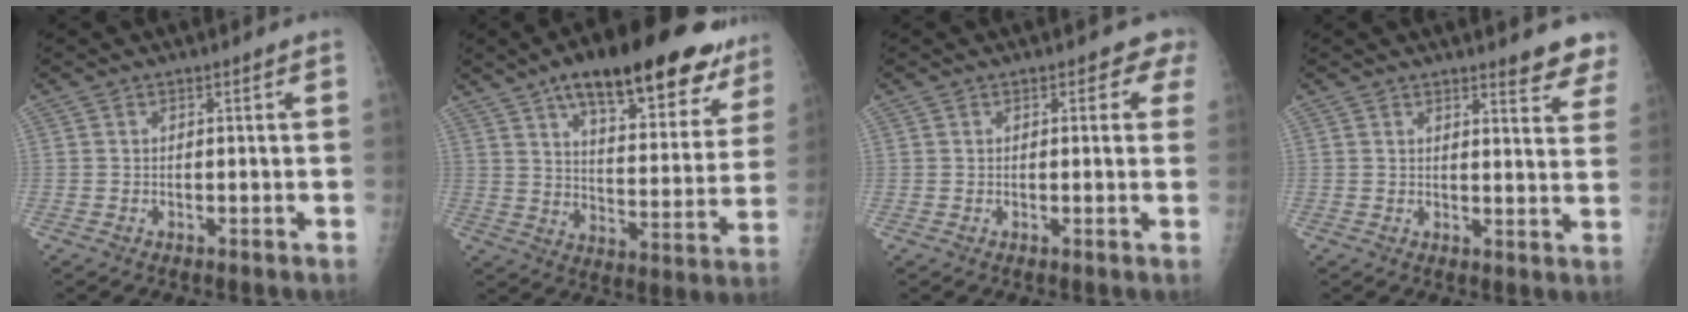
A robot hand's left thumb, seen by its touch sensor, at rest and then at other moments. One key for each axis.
{"total": 26.8, "fx": 17.6, "fy": 9.6, "fz": 17.7, "tx": -0.216, "ty": -0.040, "tz": 0.247}
{"total": 2.7, "fx": 1.7, "fy": 2.0, "fz": 0.7, "tx": 0.027, "ty": -0.006, "tz": 0.007}
{"total": 7.0, "fx": 6.0, "fy": 1.5, "fz": 3.3, "tx": -0.013, "ty": -0.034, "tz": 0.055}